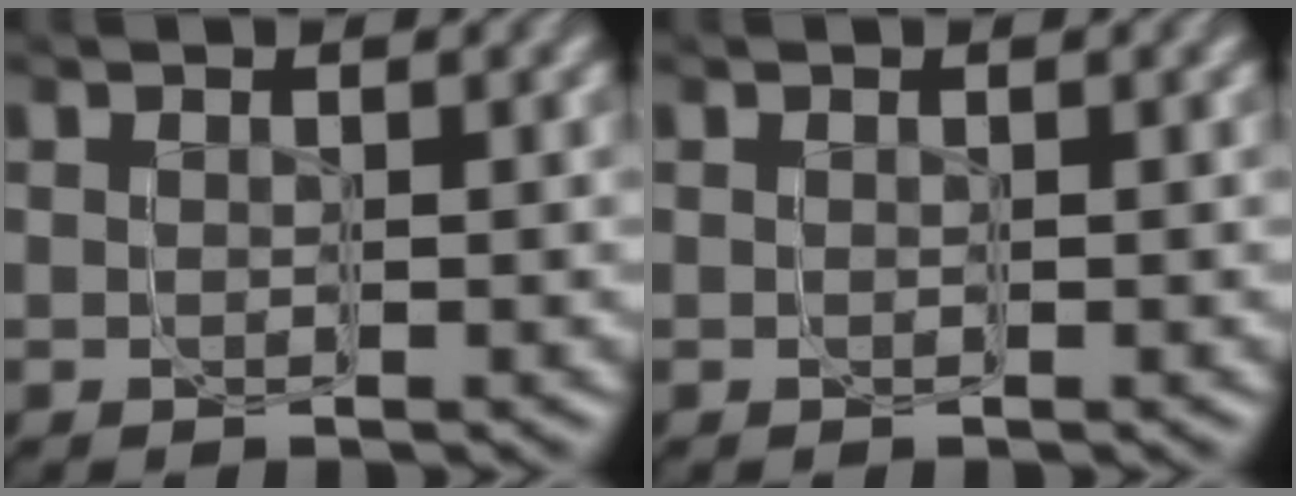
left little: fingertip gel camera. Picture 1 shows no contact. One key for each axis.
{"total": 0.0}